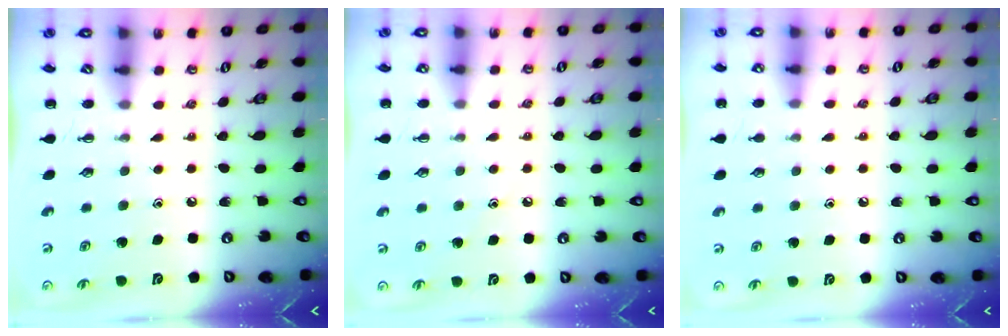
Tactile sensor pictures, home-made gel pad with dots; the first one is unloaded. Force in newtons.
{"total": 5.3, "press": 5.0, "slide": 1.7}
{"total": 6.0, "press": 5.7, "slide": 1.9}